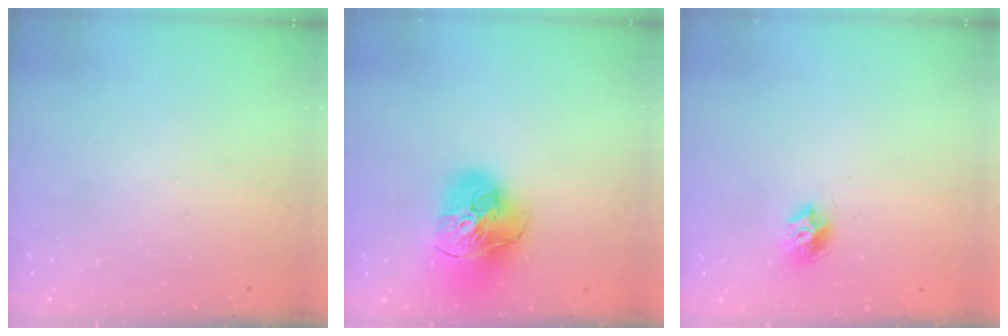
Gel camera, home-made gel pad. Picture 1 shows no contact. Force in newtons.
{"total": 18.6, "press": 18.5, "slide": 2.0}
{"total": 7.9, "press": 7.9, "slide": 0.4}